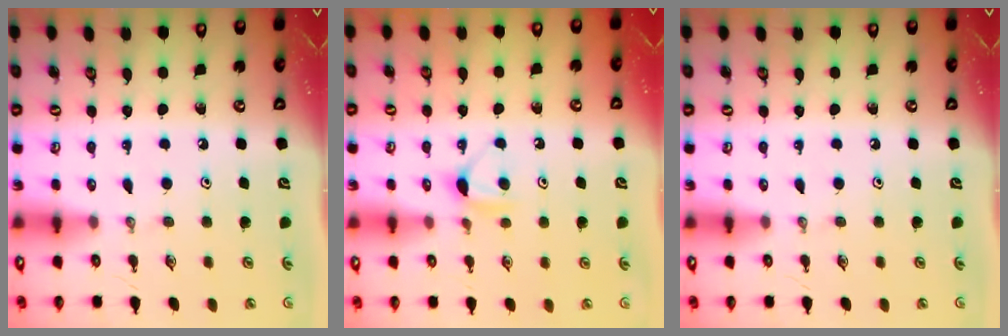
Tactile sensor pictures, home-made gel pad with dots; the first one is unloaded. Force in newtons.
{"total": 6.1, "press": 6.1, "slide": 0.6}
{"total": 0.0}